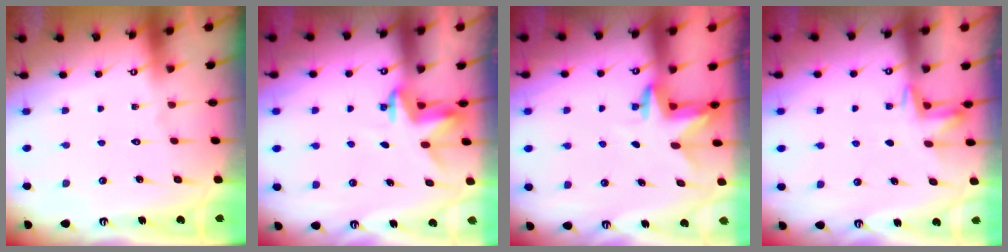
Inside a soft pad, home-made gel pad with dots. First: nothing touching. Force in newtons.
{"total": 3.2, "press": 3.2, "slide": 0.2}
{"total": 3.3, "press": 3.3, "slide": 0.3}
{"total": 4.6, "press": 4.6, "slide": 0.6}